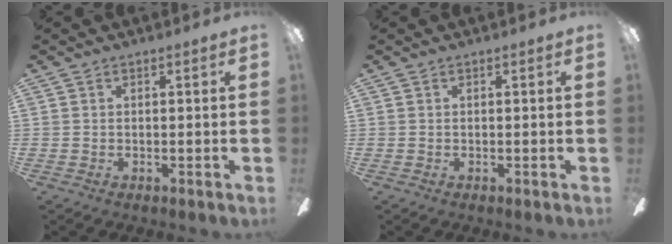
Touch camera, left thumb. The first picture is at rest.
{"total": 0.0}